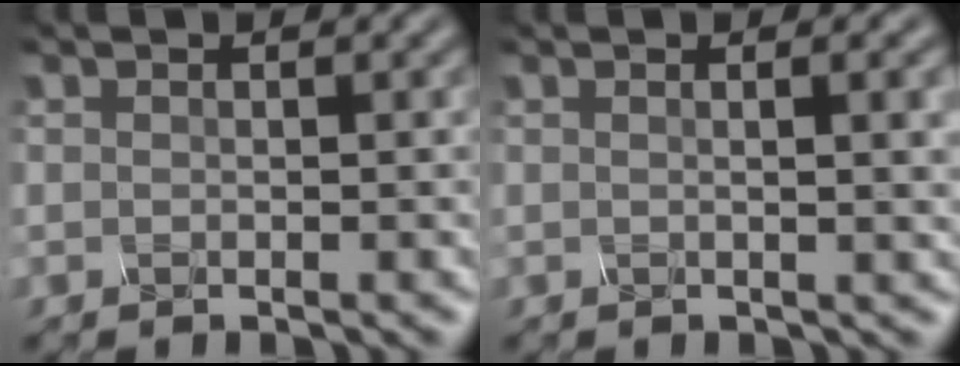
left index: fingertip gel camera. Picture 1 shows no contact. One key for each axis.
{"total": 4.4, "fx": 0.7, "fy": 1.8, "fz": 4.0, "tx": -0.026, "ty": 0.018, "tz": -0.009}